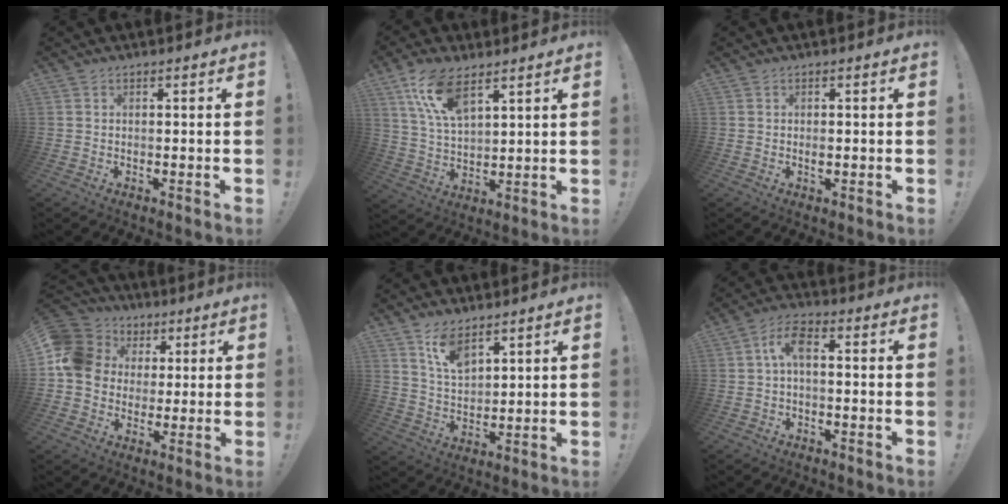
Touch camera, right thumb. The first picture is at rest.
{"total": 12.6, "force": [8.0, 5.3, 8.1], "torque": [-0.166, -0.028, 0.147]}
{"total": 1.0, "force": [-0.2, 0.5, 0.9], "torque": [-0.007, -0.002, -0.005]}
{"total": 13.5, "force": [2.6, 11.8, 6.1], "torque": [-0.105, -0.003, 0.055]}
{"total": 8.8, "force": [6.7, 3.8, 4.3], "torque": [-0.085, -0.037, 0.125]}
{"total": 6.5, "force": [0.4, 2.5, 6.0], "torque": [-0.127, 0.004, 0.006]}